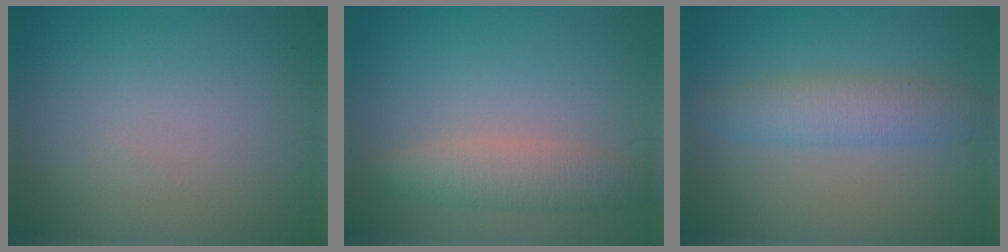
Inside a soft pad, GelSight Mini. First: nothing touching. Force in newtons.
{"total": 3.4, "press": 3.4, "slide": 0.2}
{"total": 3.4, "press": 3.4, "slide": 0.1}